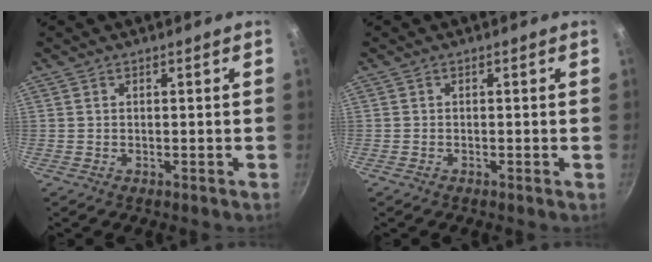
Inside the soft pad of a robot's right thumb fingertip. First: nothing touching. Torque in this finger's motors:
{"motor_torque": [2.40, 2.61, 0.13, 0.05, 0.08]}